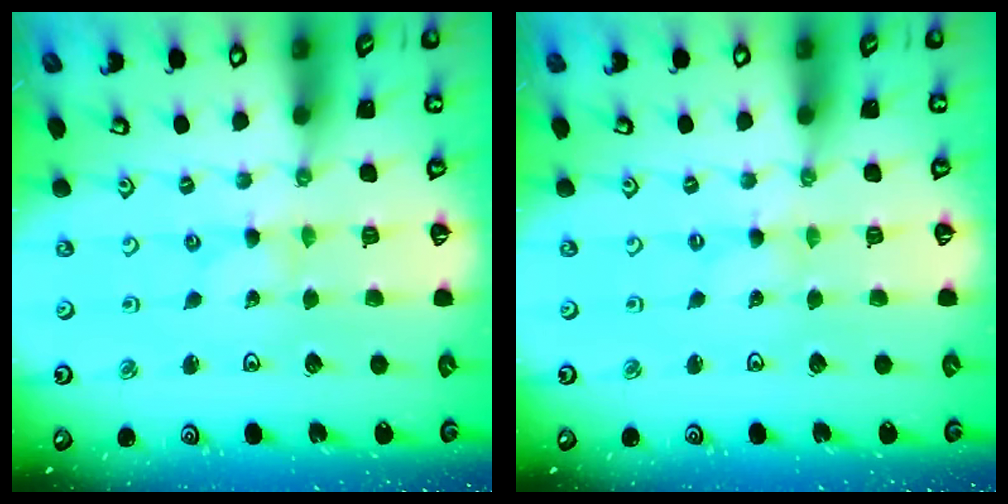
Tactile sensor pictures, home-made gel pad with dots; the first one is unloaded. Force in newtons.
{"total": 0.0}